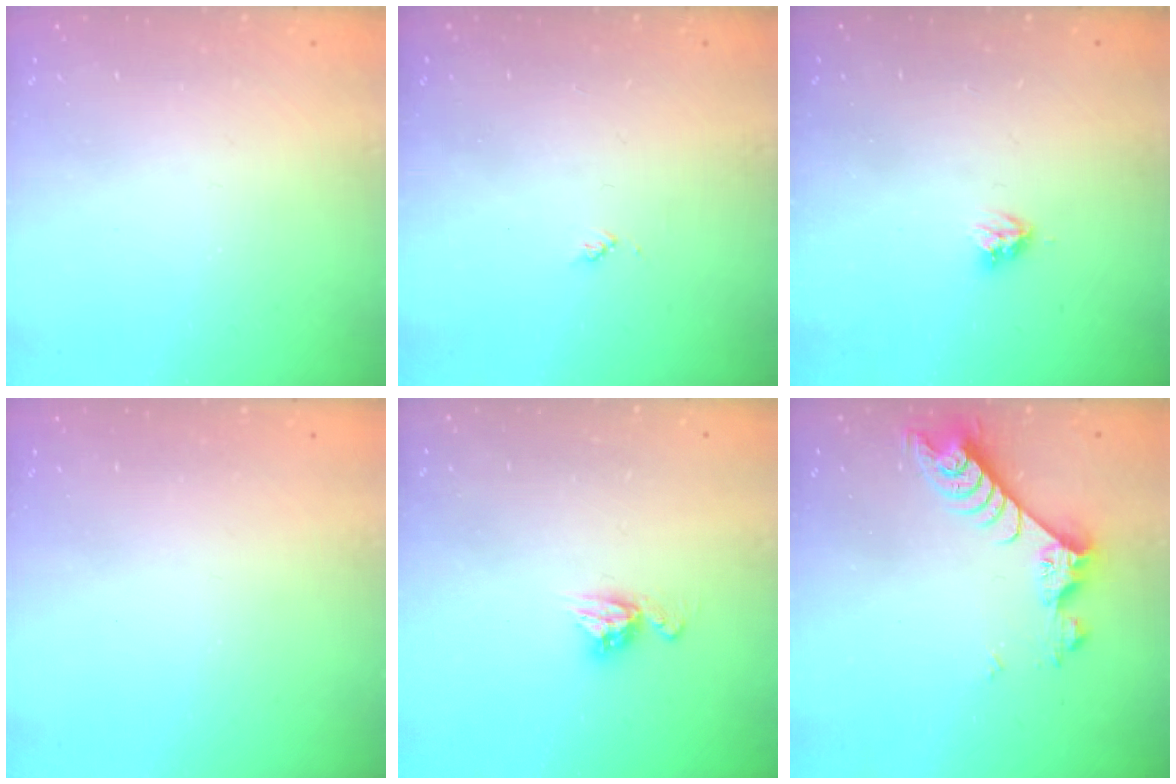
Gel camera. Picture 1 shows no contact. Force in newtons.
{"total": 3.6, "press": 3.6, "slide": 0.5}
{"total": 3.5, "press": 3.5, "slide": 0.4}
{"total": 0.0}
{"total": 6.8, "press": 6.8, "slide": 0.5}
{"total": 7.0, "press": 7.0, "slide": 0.5}